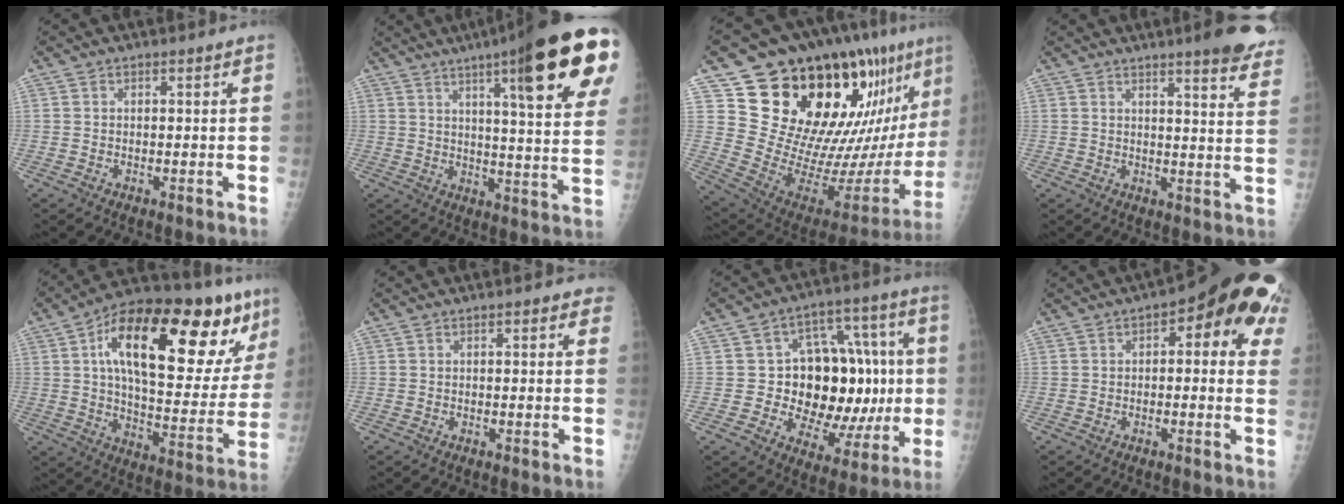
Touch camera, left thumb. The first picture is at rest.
{"total": 23.8, "force": [11.9, 3.6, 20.3], "torque": [-0.262, -0.034, 0.159]}
{"total": 30.8, "force": [17.5, 12.7, 22.0], "torque": [-0.288, -0.056, 0.287]}
{"total": 12.7, "force": [9.8, 1.6, 7.8], "torque": [-0.071, -0.049, 0.100]}
{"total": 31.6, "force": [13.4, 12.2, 25.8], "torque": [-0.349, 0.008, 0.206]}
{"total": 1.9, "force": [1.1, 1.0, 1.2], "torque": [0.000, 0.001, 0.008]}
{"total": 21.7, "force": [0.1, 13.2, 17.3], "torque": [-0.198, 0.021, 0.014]}
{"total": 13.9, "force": [4.9, 5.7, 11.7], "torque": [-0.103, 0.006, 0.043]}